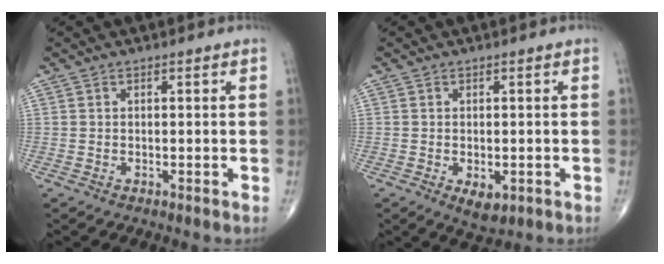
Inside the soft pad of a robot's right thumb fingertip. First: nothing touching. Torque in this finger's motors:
{"motor_torque": [-0.54, 0.33, 0.17, 0.15, 0.06]}